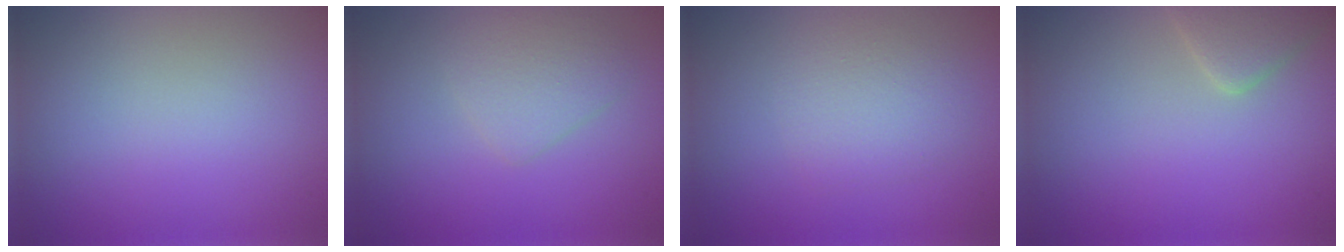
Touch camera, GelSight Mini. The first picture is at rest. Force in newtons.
{"total": 2.5, "press": 2.5, "slide": 0.1}
{"total": 2.8, "press": 2.8, "slide": 0.2}
{"total": 2.4, "press": 2.4, "slide": 0.1}